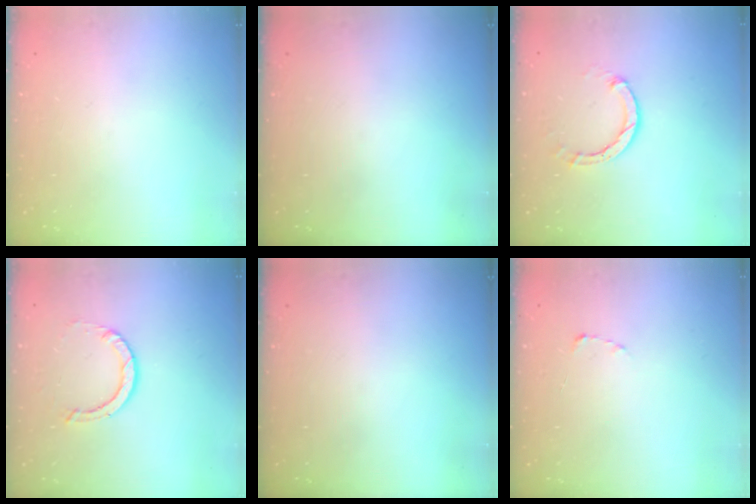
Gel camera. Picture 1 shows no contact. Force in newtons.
{"total": 0.0}
{"total": 3.0, "press": 3.0, "slide": 0.4}
{"total": 2.9, "press": 2.9, "slide": 0.2}
{"total": 0.0}
{"total": 1.8, "press": 1.7, "slide": 0.3}